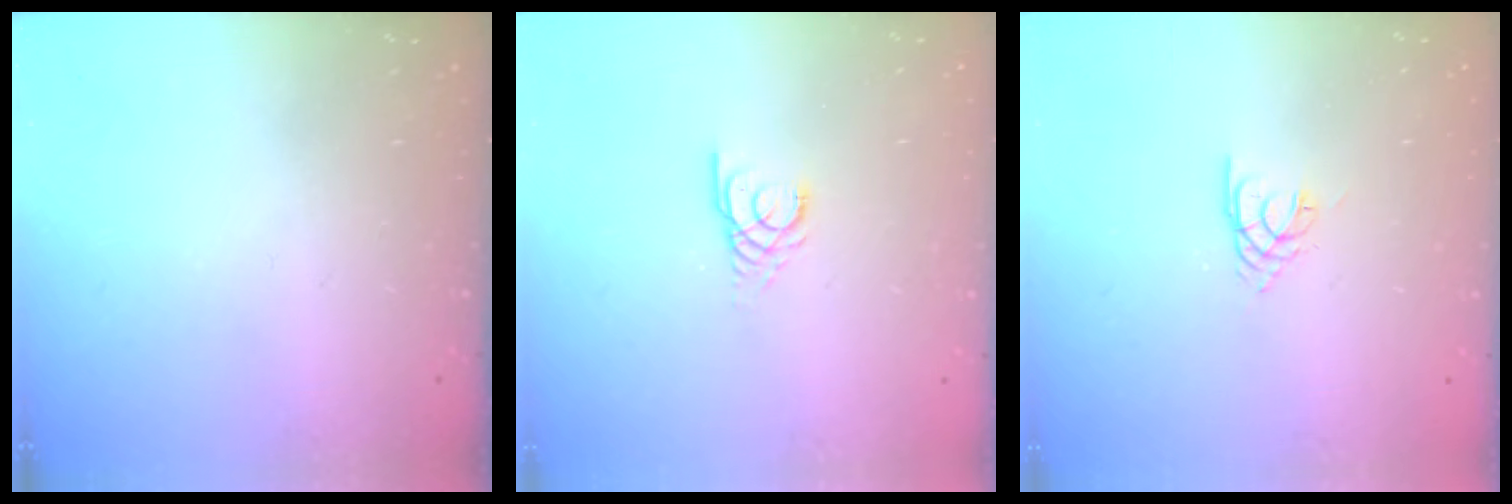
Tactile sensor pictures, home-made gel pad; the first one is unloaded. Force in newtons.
{"total": 2.9, "press": 2.9, "slide": 0.3}
{"total": 1.7, "press": 1.7, "slide": 0.4}